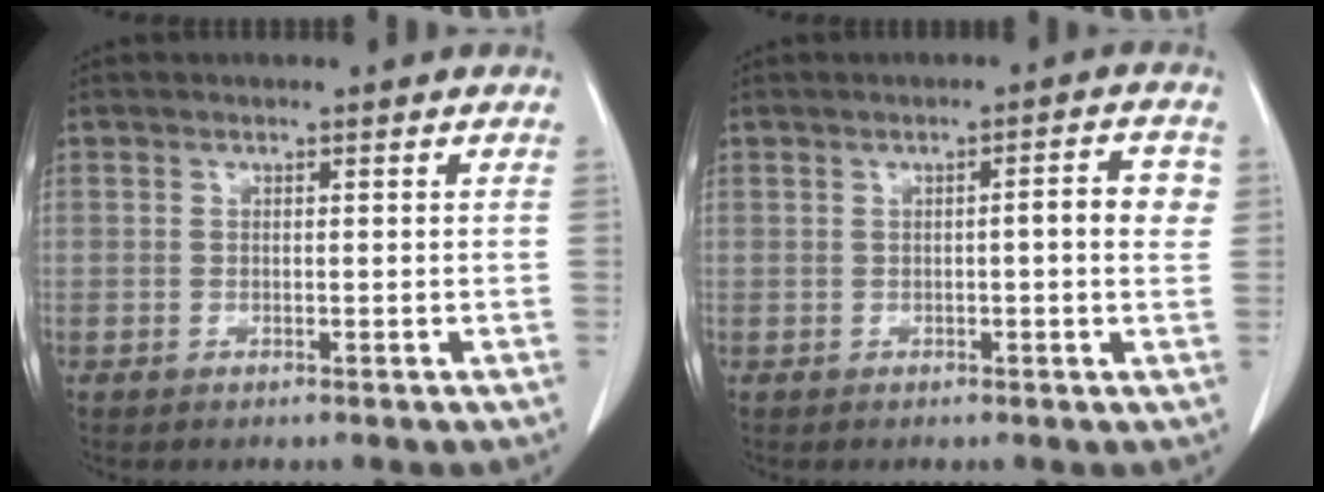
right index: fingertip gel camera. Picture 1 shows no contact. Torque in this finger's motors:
{"motor_torque": [0.09, 0.05, 0.08, 0.04]}